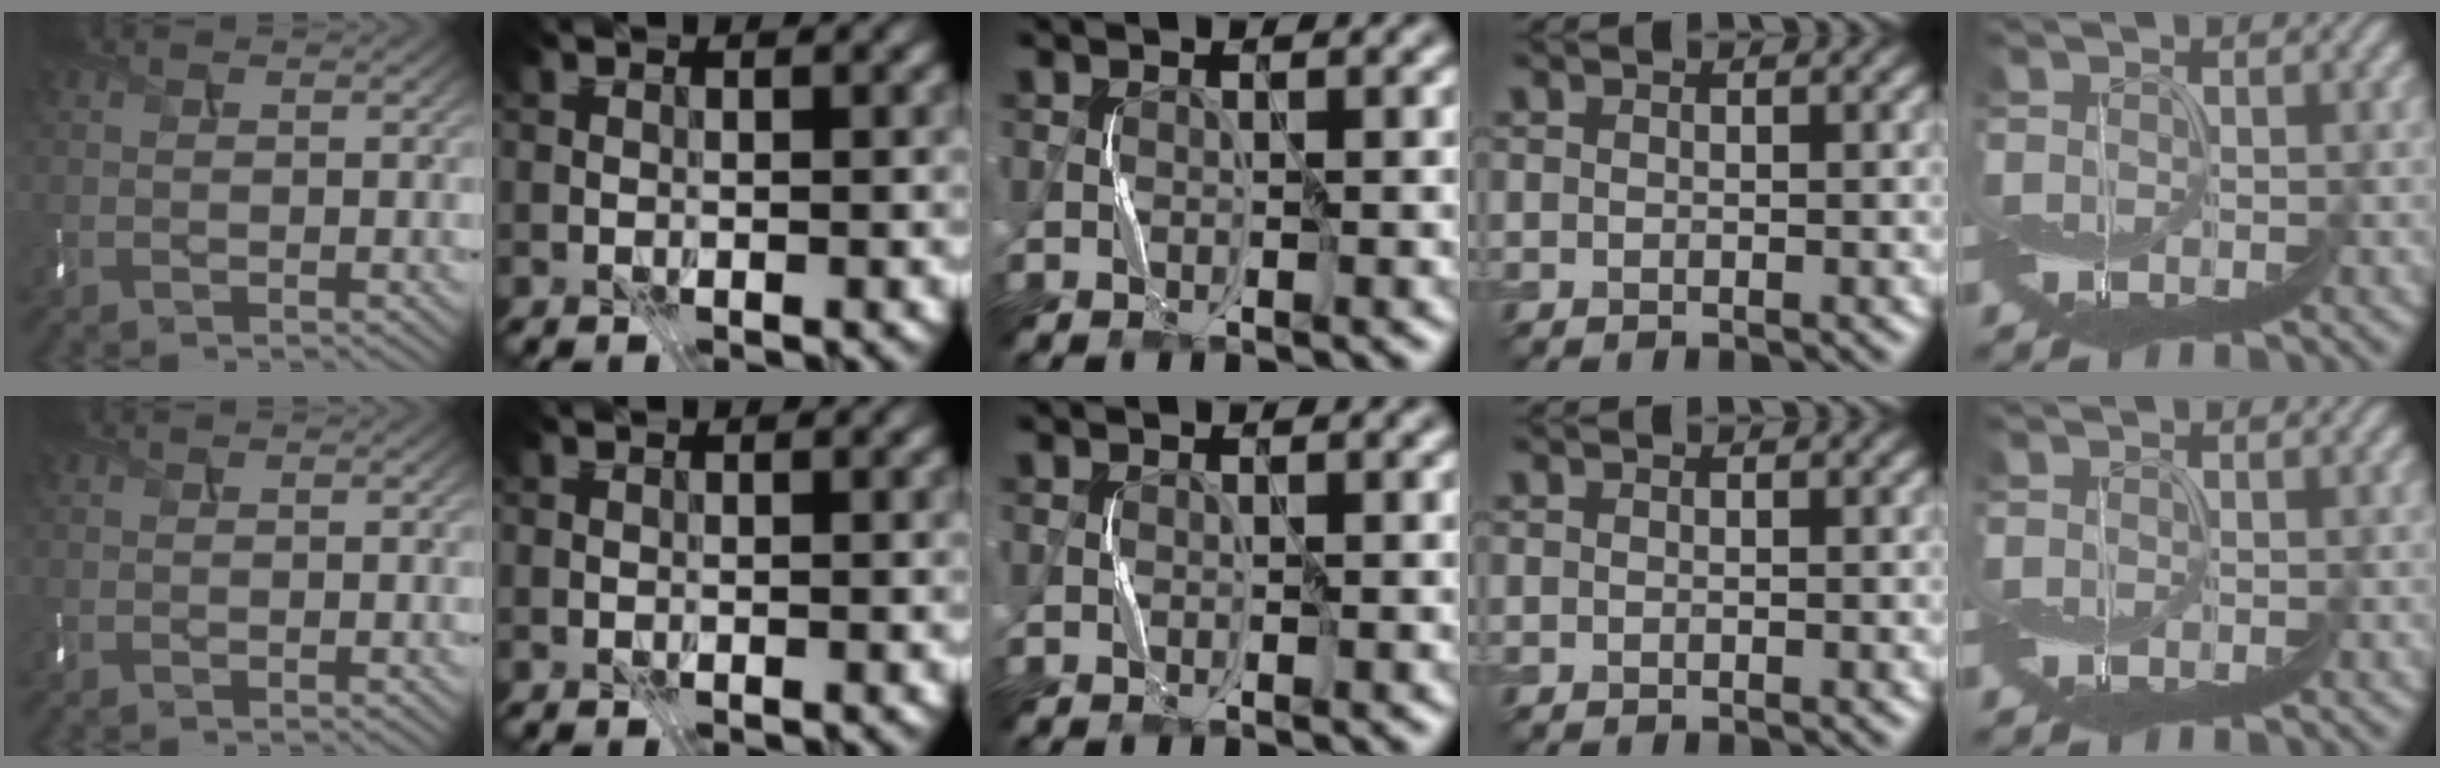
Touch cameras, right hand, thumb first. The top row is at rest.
{}